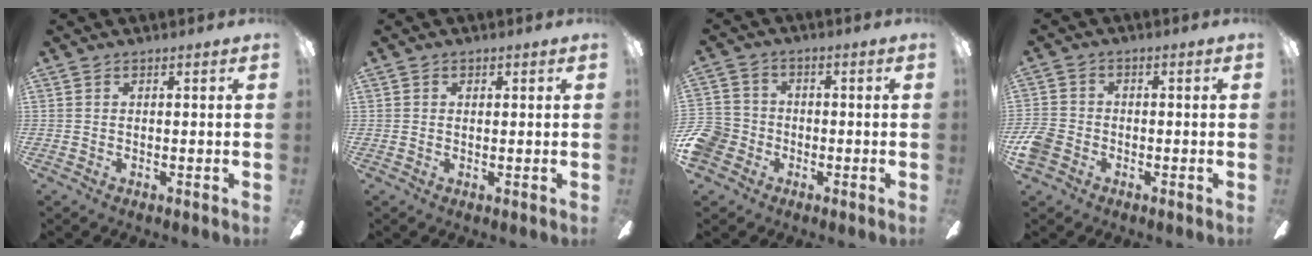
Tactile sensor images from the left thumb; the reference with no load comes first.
{"total": 0.9, "force": [0.2, 0.8, 0.4], "torque": [0.001, 0.001, 0.000]}
{"total": 7.9, "force": [-3.4, 6.5, 2.8], "torque": [-0.077, 0.035, -0.065]}
{"total": 5.9, "force": [-2.8, 4.5, 2.7], "torque": [-0.058, 0.020, -0.051]}